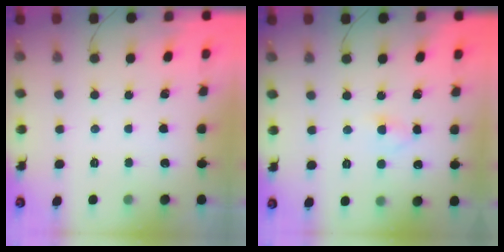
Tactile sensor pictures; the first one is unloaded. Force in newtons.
{"total": 2.5, "press": 2.3, "slide": 1.0}